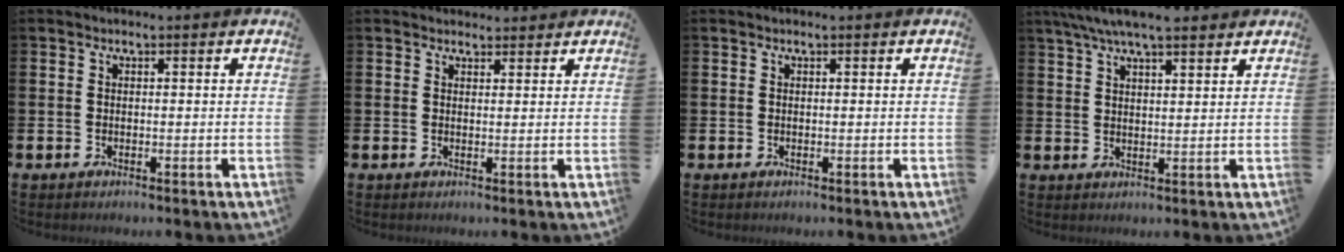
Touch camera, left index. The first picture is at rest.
{"total": 1.7, "force": [1.6, 0.5, -0.1], "torque": [0.010, -0.005, 0.028]}
{"total": 0.0}
{"total": 6.4, "force": [5.7, 1.2, 2.7], "torque": [-0.064, -0.011, 0.104]}